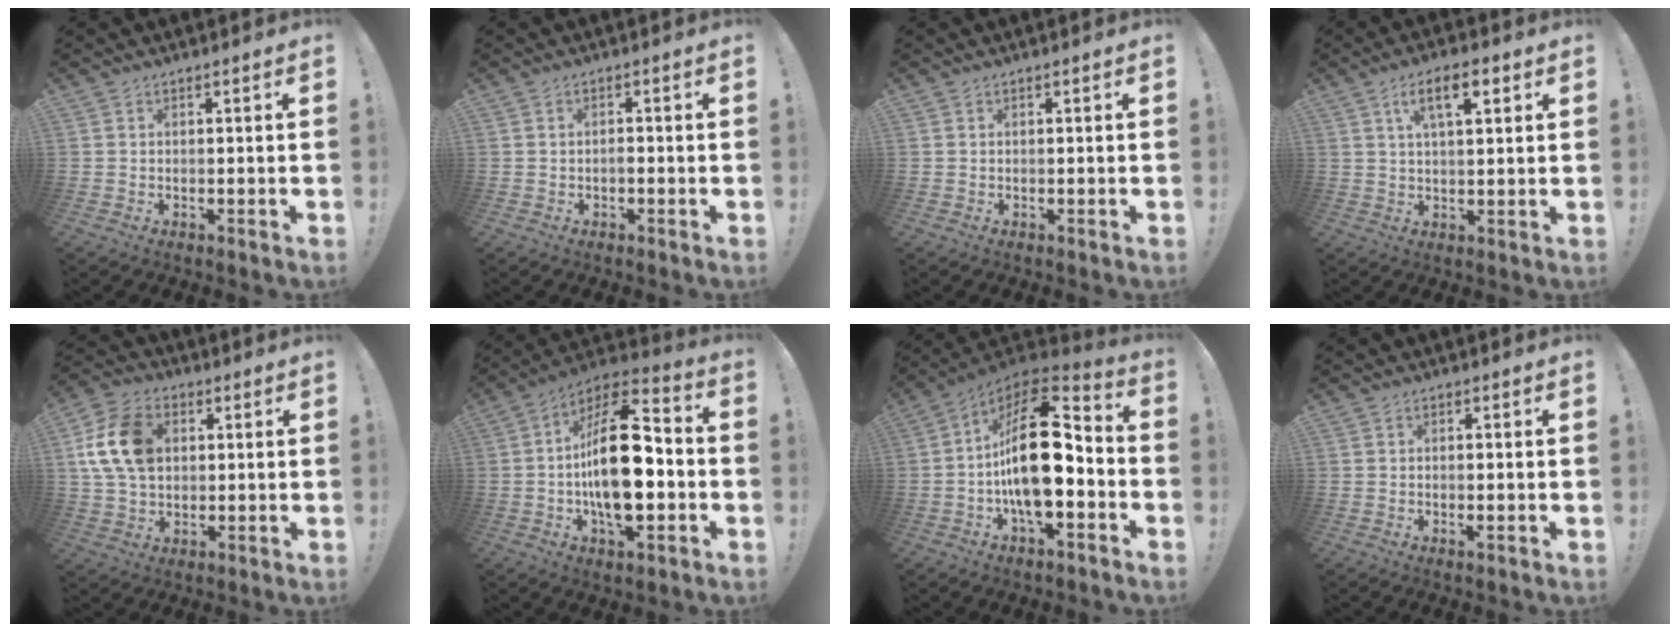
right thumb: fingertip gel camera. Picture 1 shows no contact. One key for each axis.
{"total": 1.4, "fx": -0.7, "fy": 0.9, "fz": 0.8, "tx": -0.016, "ty": 0.006, "tz": -0.012}
{"total": 0.0}
{"total": 8.8, "fx": 3.8, "fy": 3.2, "fz": 7.2, "tx": -0.113, "ty": -0.002, "tz": 0.061}
{"total": 15.7, "fx": 3.2, "fy": 11.4, "fz": 10.2, "tx": -0.178, "ty": -0.001, "tz": 0.062}
{"total": 22.4, "fx": -2.7, "fy": 10.5, "fz": 19.6, "tx": -0.338, "ty": 0.012, "tz": -0.046}
{"total": 22.5, "fx": -1.6, "fy": 10.8, "fz": 19.6, "tx": -0.333, "ty": 0.013, "tz": -0.025}
{"total": 1.1, "fx": -0.1, "fy": 0.0, "fz": 1.1, "tx": -0.011, "ty": -0.004, "tz": -0.004}